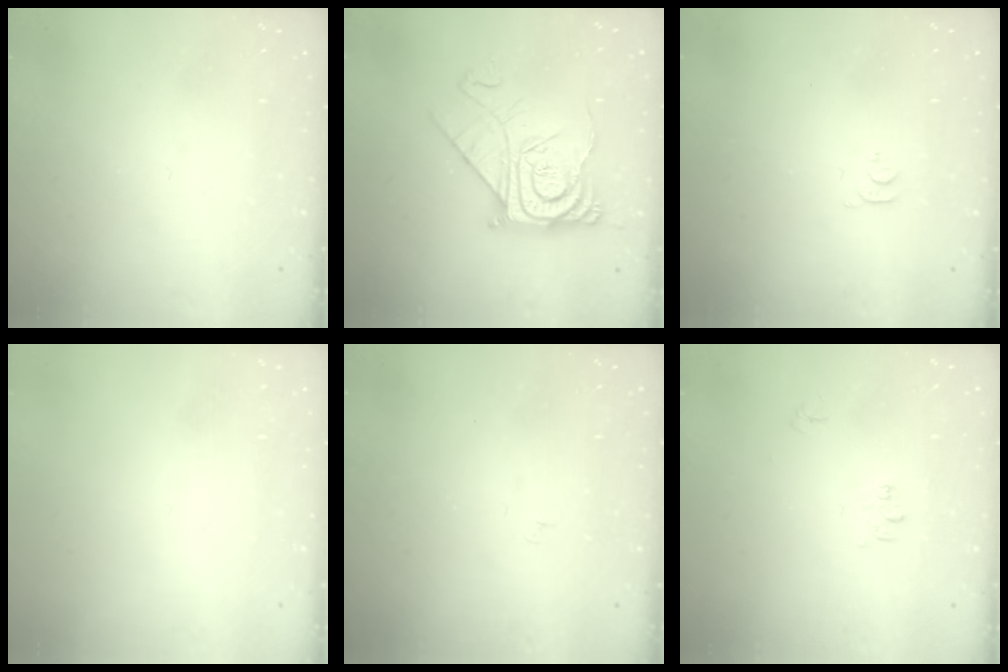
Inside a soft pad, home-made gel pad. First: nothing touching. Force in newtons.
{"total": 15.1, "press": 15.0, "slide": 1.4}
{"total": 3.6, "press": 3.6, "slide": 0.4}
{"total": 1.5, "press": 1.5, "slide": 0.1}
{"total": 3.7, "press": 3.7, "slide": 0.5}
{"total": 3.9, "press": 3.9, "slide": 0.5}